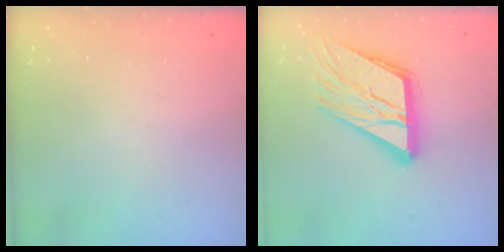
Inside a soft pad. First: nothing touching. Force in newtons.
{"total": 17.8, "press": 17.7, "slide": 2.1}